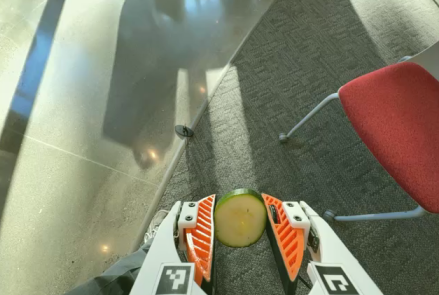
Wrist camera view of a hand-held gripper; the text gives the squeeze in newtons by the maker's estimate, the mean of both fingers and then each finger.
{"total": 10.6, "left": 10.7, "right": 10.5}